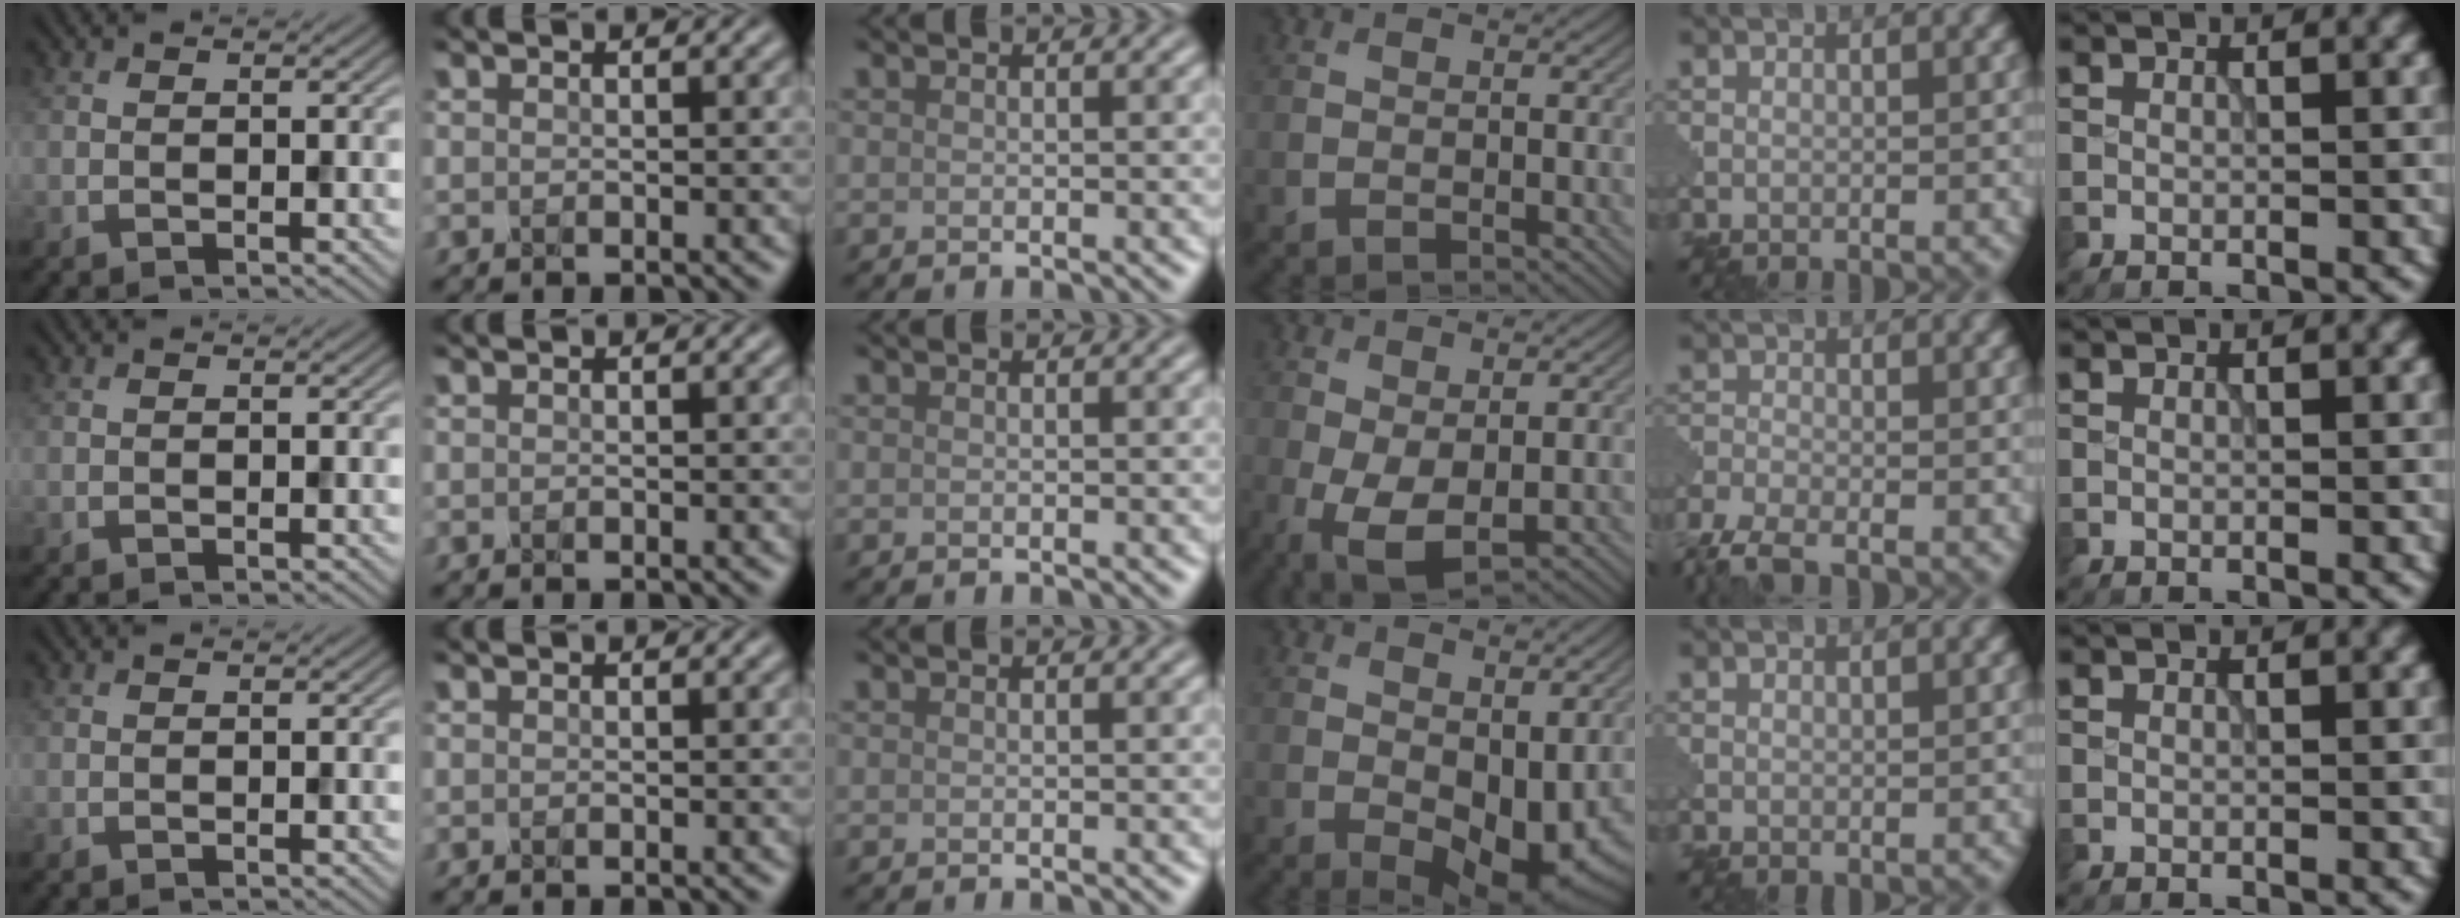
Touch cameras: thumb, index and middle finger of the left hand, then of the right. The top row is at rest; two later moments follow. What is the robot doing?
{"motion": "squeeze", "object": "foam earplug"}